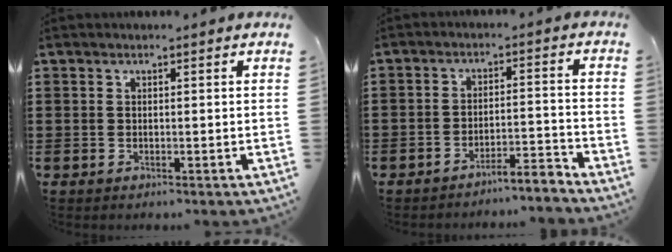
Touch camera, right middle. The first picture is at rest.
{"total": 4.4, "force": [-4.4, -0.1, 0.3], "torque": [-0.008, 0.001, -0.091]}